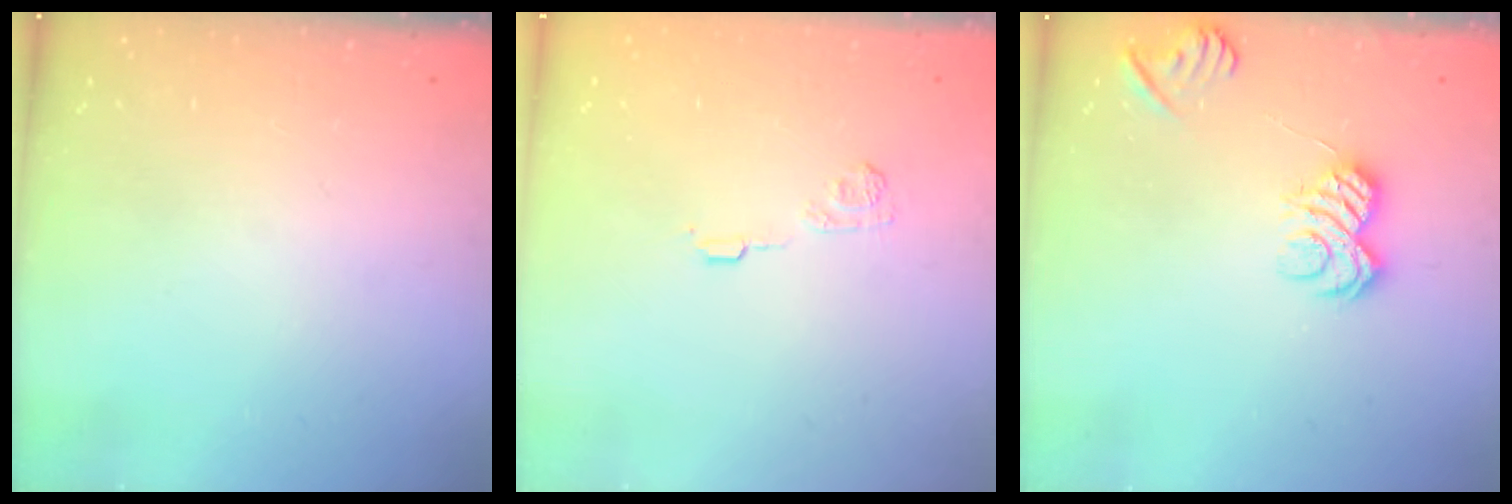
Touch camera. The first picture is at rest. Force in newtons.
{"total": 7.0, "press": 6.9, "slide": 1.4}
{"total": 8.5, "press": 8.4, "slide": 1.2}